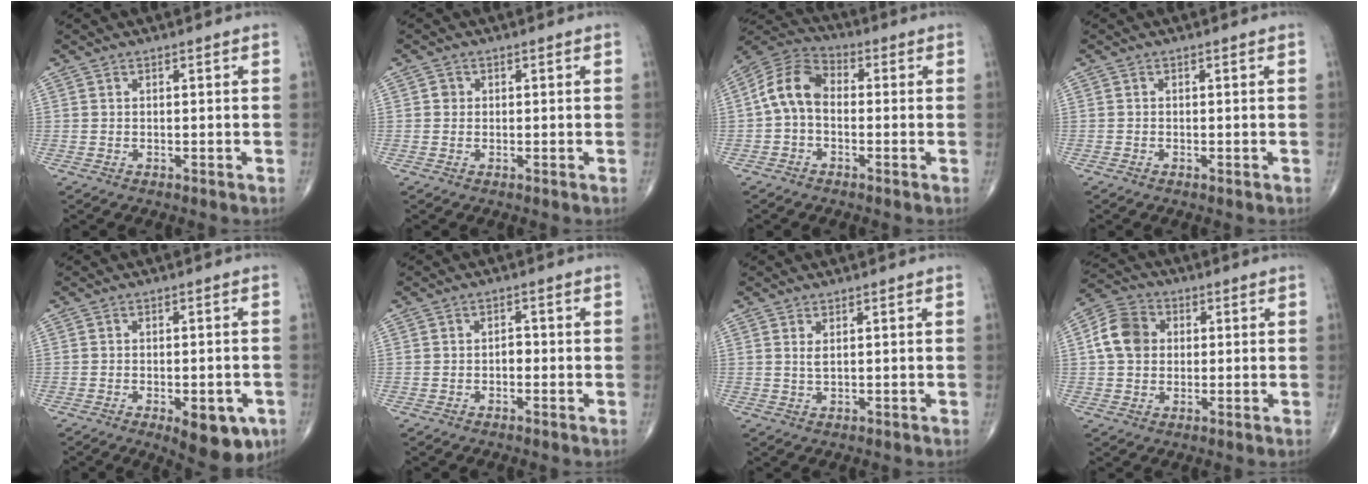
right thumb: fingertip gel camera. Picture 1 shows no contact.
{"total": 1.1, "force": [0.1, 1.1, 0.2], "torque": [0.003, 0.003, 0.000]}
{"total": 9.2, "force": [-0.4, 6.2, 6.9], "torque": [-0.121, 0.028, -0.025]}
{"total": 0.0}
{"total": 9.8, "force": [-4.2, 4.3, 7.7], "torque": [-0.079, 0.005, -0.047]}
{"total": 1.7, "force": [-0.5, 1.2, 1.1], "torque": [-0.006, 0.006, -0.012]}
{"total": 1.4, "force": [0.6, 0.5, 1.2], "torque": [-0.027, -0.003, 0.015]}
{"total": 8.6, "force": [1.1, 7.0, 4.9], "torque": [-0.078, 0.016, 0.010]}